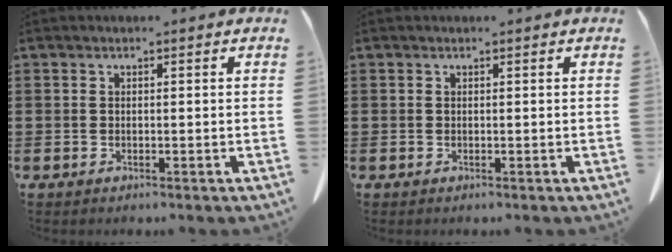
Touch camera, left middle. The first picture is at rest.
{"total": 0.0}